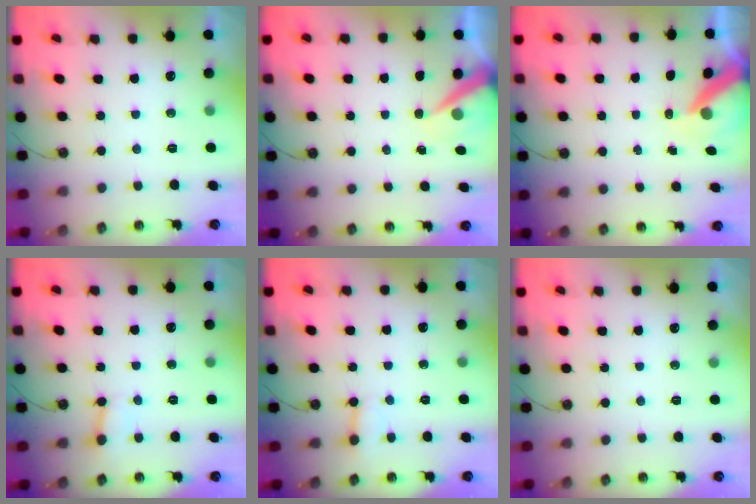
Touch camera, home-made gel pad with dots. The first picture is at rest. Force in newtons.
{"total": 7.5, "press": 7.5, "slide": 0.3}
{"total": 8.1, "press": 8.0, "slide": 1.0}
{"total": 2.7, "press": 2.7, "slide": 0.4}
{"total": 1.9, "press": 1.9, "slide": 0.1}
{"total": 0.0}